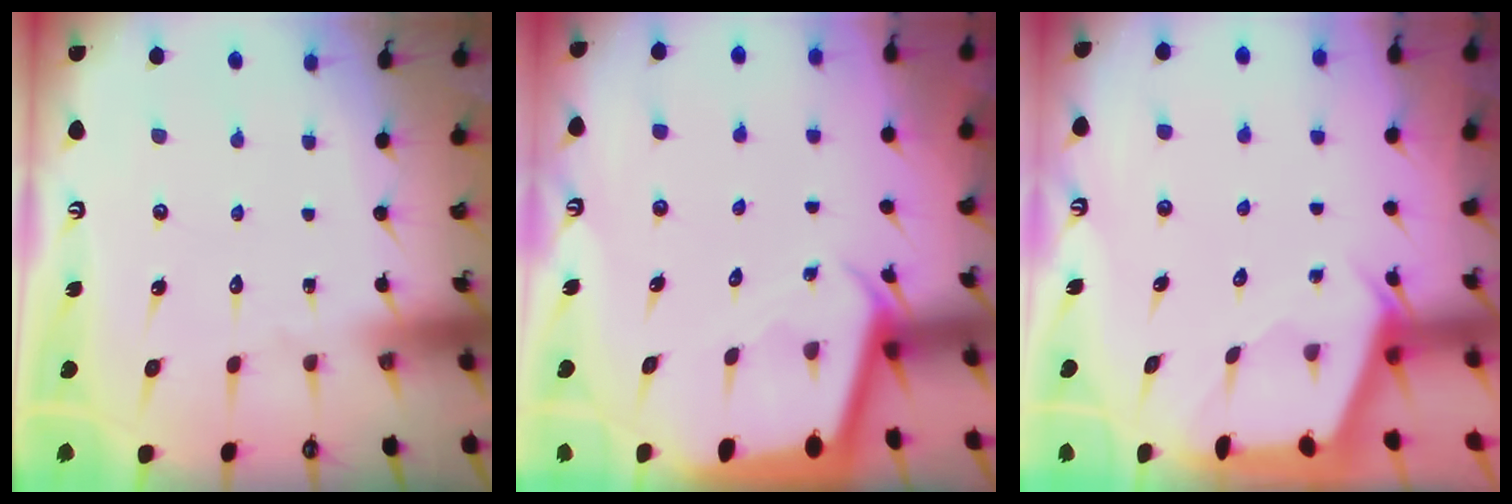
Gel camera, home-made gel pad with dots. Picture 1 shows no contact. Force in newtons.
{"total": 2.2, "press": 2.2, "slide": 0.1}
{"total": 2.0, "press": 2.0, "slide": 0.3}